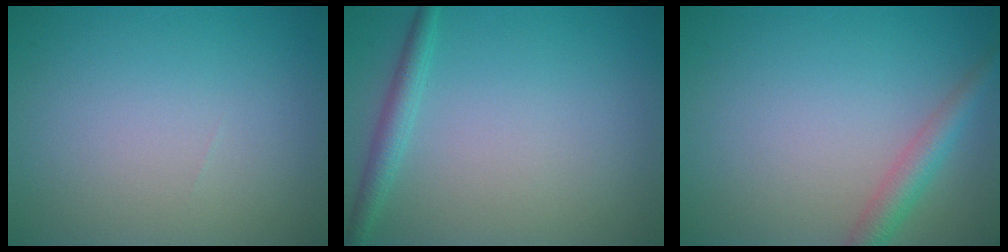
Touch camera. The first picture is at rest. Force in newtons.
{"total": 1.8, "press": 1.8, "slide": 0.1}
{"total": 2.7, "press": 2.7, "slide": 0.1}